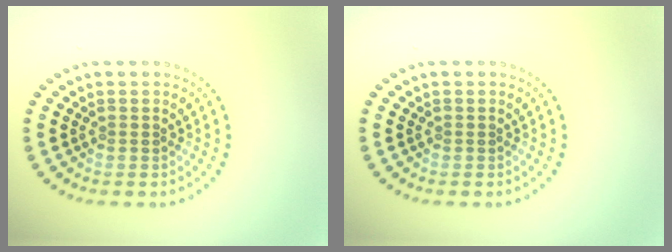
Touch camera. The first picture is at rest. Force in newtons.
{"total": 0.0}